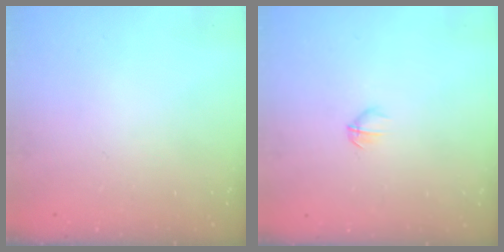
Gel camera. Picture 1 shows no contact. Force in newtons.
{"total": 2.7, "press": 2.6, "slide": 0.8}